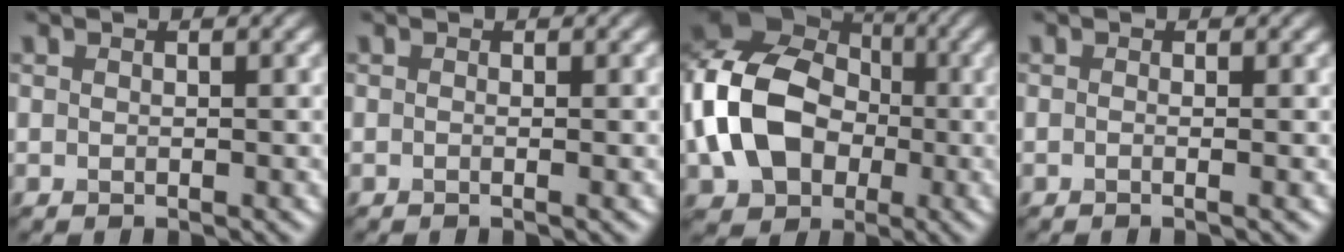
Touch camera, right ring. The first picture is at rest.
{"total": 0.7, "force": [-0.2, 0.2, 0.6], "torque": [-0.010, -0.008, -0.007]}
{"total": 12.3, "force": [-1.7, 9.4, 7.8], "torque": [-0.179, -0.003, -0.043]}
{"total": 1.3, "force": [-0.1, 0.5, 1.2], "torque": [-0.011, -0.009, -0.017]}